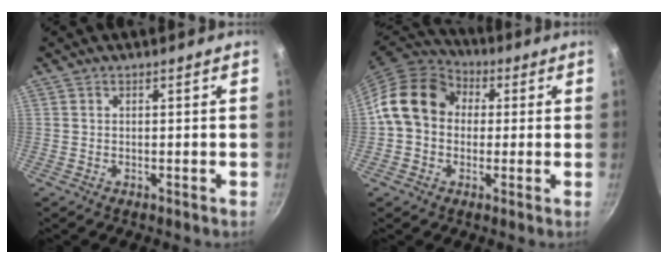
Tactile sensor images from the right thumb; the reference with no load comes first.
{"total": 14.3, "force": [1.7, 11.6, 8.1], "torque": [-0.114, 0.030, 0.013]}